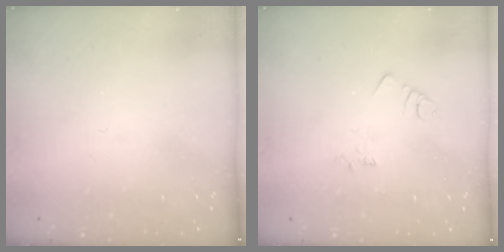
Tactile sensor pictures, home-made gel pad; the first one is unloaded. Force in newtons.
{"total": 1.9, "press": 1.9, "slide": 0.3}